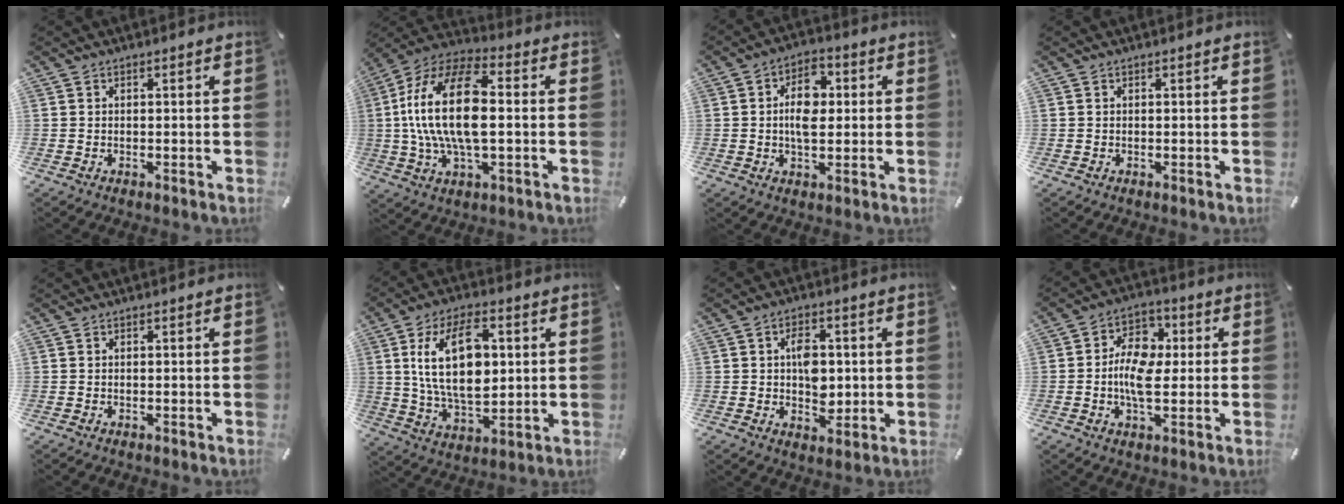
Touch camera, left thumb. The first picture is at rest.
{"total": 19.7, "force": [0.6, 9.8, 17.0], "torque": [-0.356, 0.002, 0.009]}
{"total": 8.9, "force": [0.8, 5.6, 6.9], "torque": [-0.109, 0.002, 0.008]}
{"total": 0.0}
{"total": 0.0}
{"total": 17.2, "force": [3.6, 9.9, 13.6], "torque": [-0.267, 0.000, 0.055]}
{"total": 7.3, "force": [0.6, 5.3, 5.1], "torque": [-0.061, -0.001, 0.006]}
{"total": 10.7, "force": [-0.9, 6.8, 8.1], "torque": [-0.149, 0.005, -0.021]}